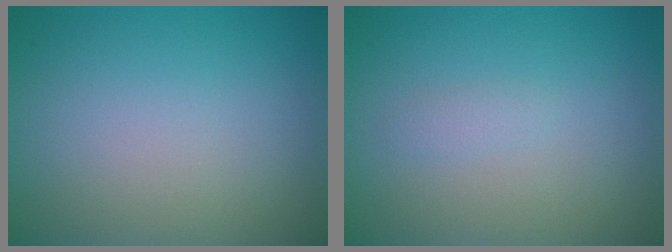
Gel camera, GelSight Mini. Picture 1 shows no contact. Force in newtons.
{"total": 0.6, "press": 0.6, "slide": 0.0}